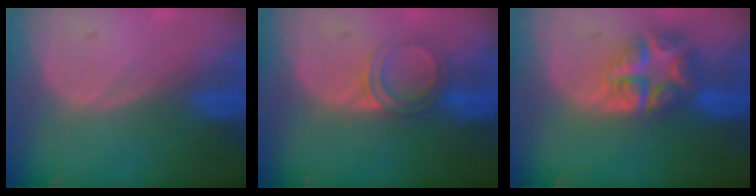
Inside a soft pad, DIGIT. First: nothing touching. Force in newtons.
{"total": 3.8, "press": 3.6, "slide": 1.3}
{"total": 8.1, "press": 7.0, "slide": 4.0}